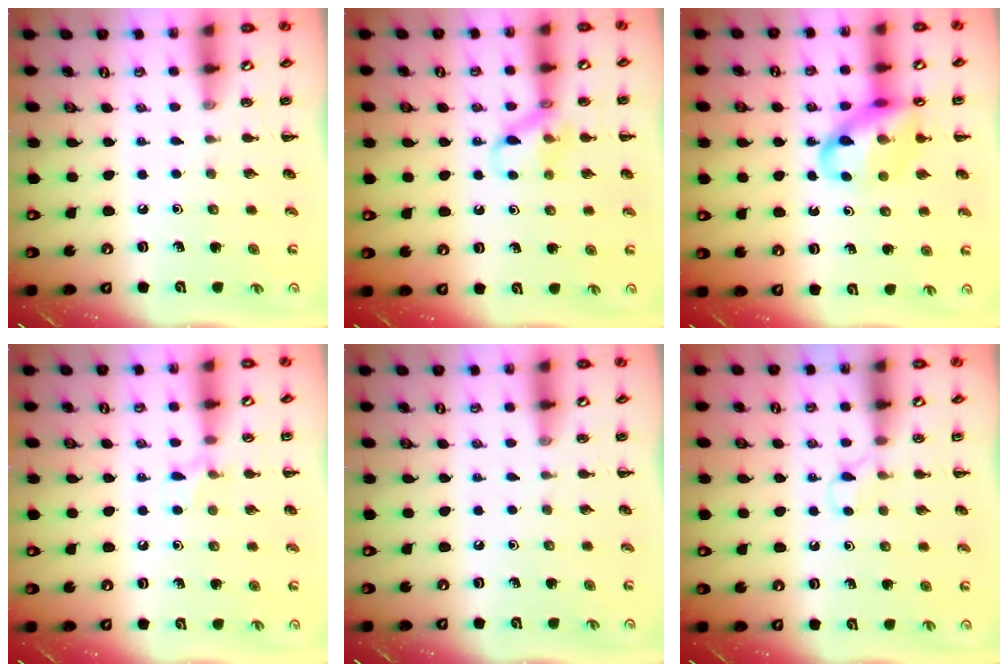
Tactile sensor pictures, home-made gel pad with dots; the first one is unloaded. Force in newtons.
{"total": 10.5, "press": 10.4, "slide": 1.2}
{"total": 14.4, "press": 13.9, "slide": 3.7}
{"total": 5.5, "press": 5.2, "slide": 2.0}
{"total": 0.0}
{"total": 2.6, "press": 2.4, "slide": 0.9}